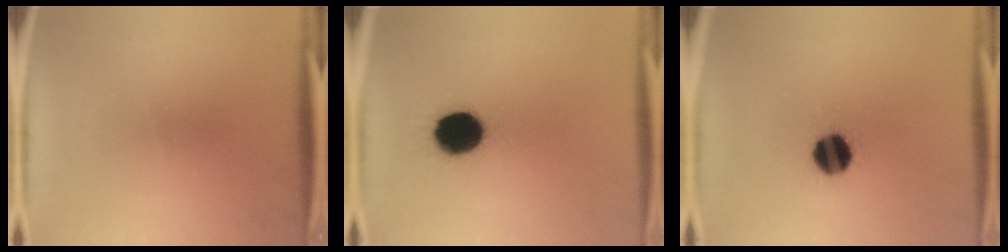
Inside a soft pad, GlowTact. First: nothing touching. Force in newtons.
{"total": 12.6}
{"total": 9.0}